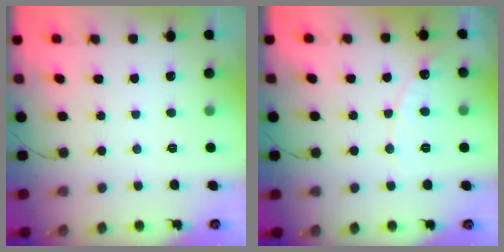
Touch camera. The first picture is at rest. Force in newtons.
{"total": 6.4, "press": 6.4, "slide": 0.3}